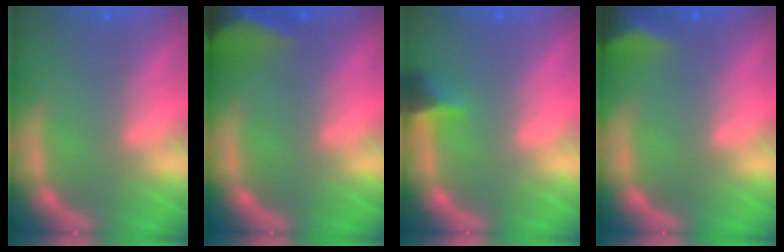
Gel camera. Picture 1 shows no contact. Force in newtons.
{"total": 10.0}
{"total": 1.9}
{"total": 5.0}